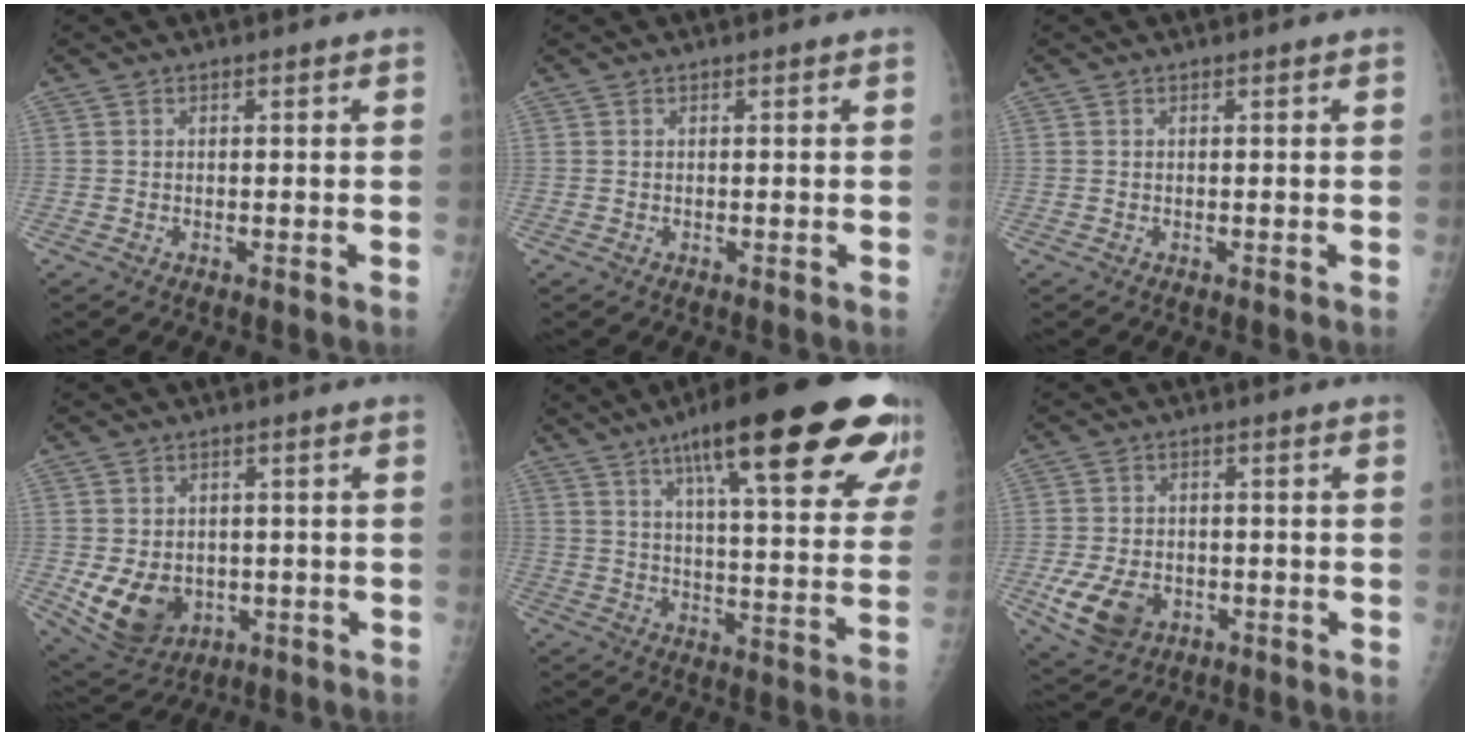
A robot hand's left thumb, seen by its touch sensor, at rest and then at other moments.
{"total": 0.0}
{"total": 0.0}
{"total": 10.6, "force": [-2.0, 8.4, 6.2], "torque": [-0.093, -0.001, -0.009]}
{"total": 28.4, "force": [16.7, 5.9, 22.2], "torque": [-0.284, -0.030, 0.233]}
{"total": 9.0, "force": [-3.1, 6.4, 5.5], "torque": [-0.101, 0.006, -0.044]}